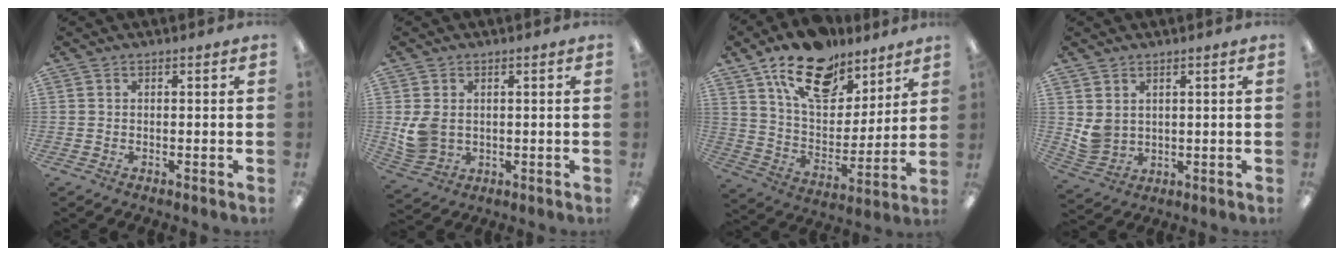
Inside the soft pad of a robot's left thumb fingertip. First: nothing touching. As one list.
[{"total": 5.8, "force": [1.0, 4.7, 3.2], "torque": [-0.066, 0.004, 0.022]}, {"total": 18.4, "force": [12.8, 9.5, 9.1], "torque": [-0.156, -0.069, 0.226]}, {"total": 4.3, "force": [2.4, 3.3, 1.3], "torque": [-0.025, -0.008, 0.047]}]